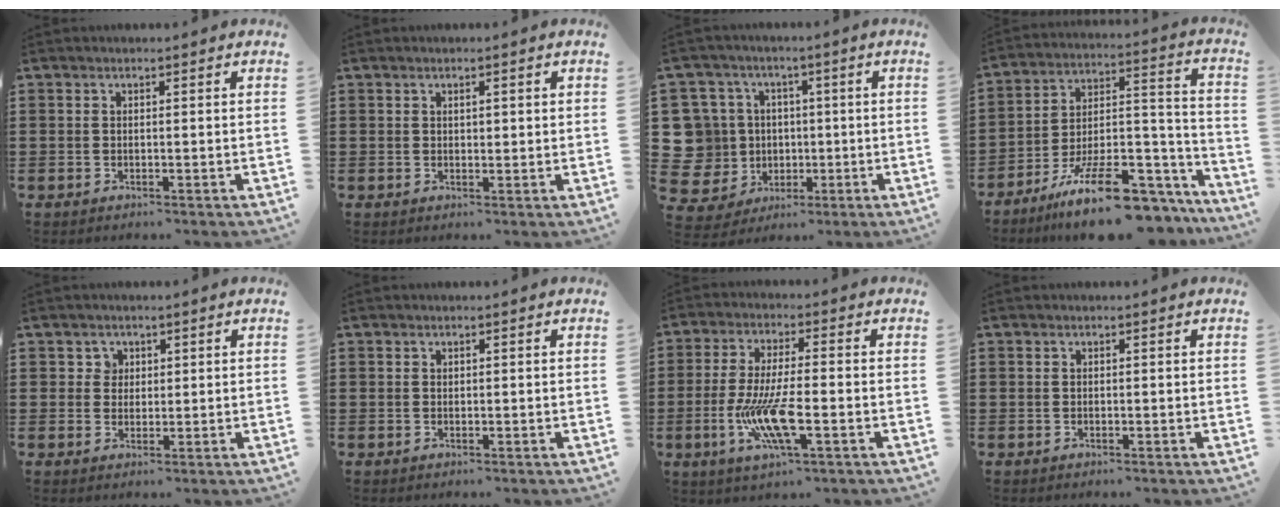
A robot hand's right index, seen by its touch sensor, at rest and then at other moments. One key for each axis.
{"total": 0.8, "fx": 0.3, "fy": 0.4, "fz": 0.6, "tx": -0.013, "ty": 0.003, "tz": 0.005}
{"total": 10.1, "fx": 0.7, "fy": 9.7, "fz": 2.7, "tx": -0.139, "ty": -0.014, "tz": 0.020}
{"total": 15.0, "fx": -11.2, "fy": 4.3, "fz": 8.9, "tx": -0.130, "ty": 0.052, "tz": -0.191}
{"total": 2.1, "fx": 0.8, "fy": 1.9, "fz": 0.3, "tx": -0.016, "ty": 0.009, "tz": 0.013}
{"total": 0.0}
{"total": 9.2, "fx": -2.9, "fy": 1.8, "fz": 8.5, "tx": -0.181, "ty": -0.020, "tz": -0.054}
{"total": 0.0}